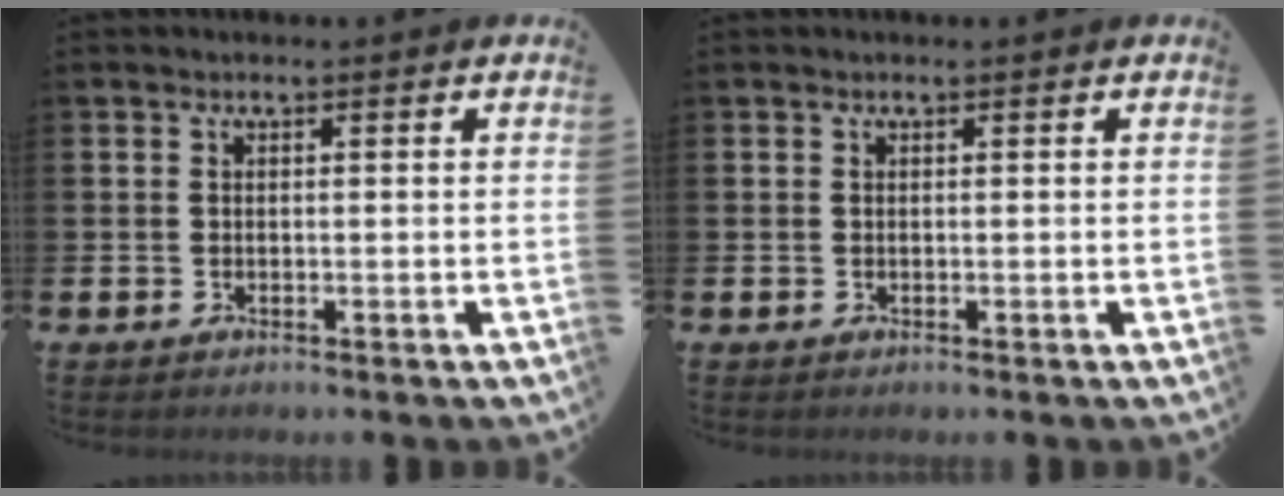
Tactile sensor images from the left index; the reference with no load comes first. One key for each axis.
{"total": 0.0}